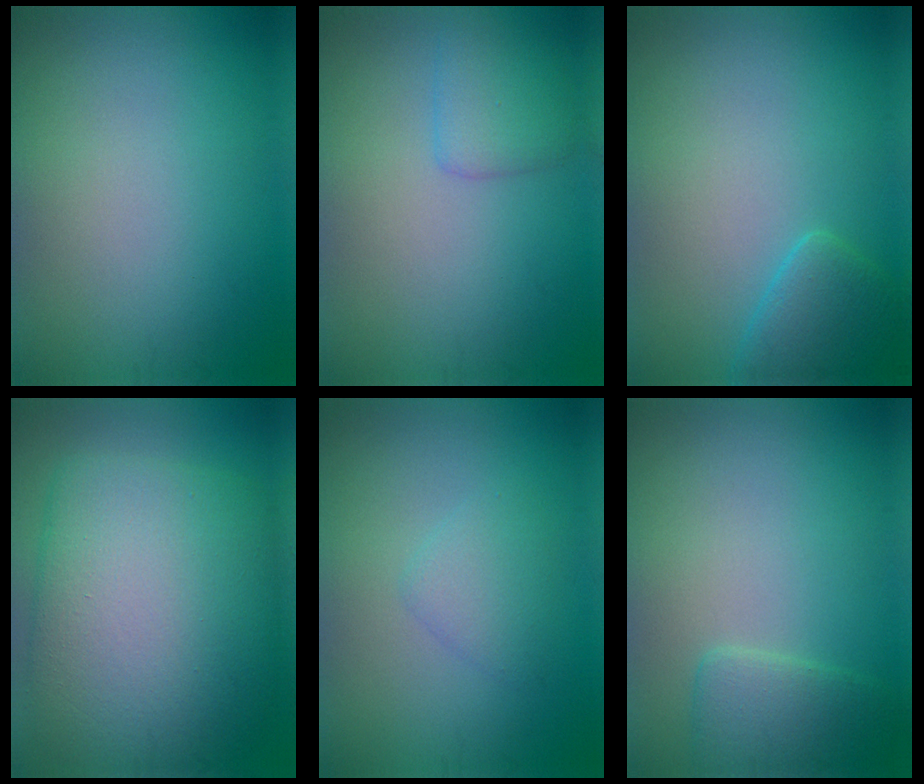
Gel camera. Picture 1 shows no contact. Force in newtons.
{"total": 2.1, "press": 2.1, "slide": 0.1}
{"total": 3.1, "press": 3.1, "slide": 0.2}
{"total": 13.6, "press": 13.6, "slide": 0.6}
{"total": 1.9, "press": 1.8, "slide": 0.1}
{"total": 2.9, "press": 2.9, "slide": 0.3}